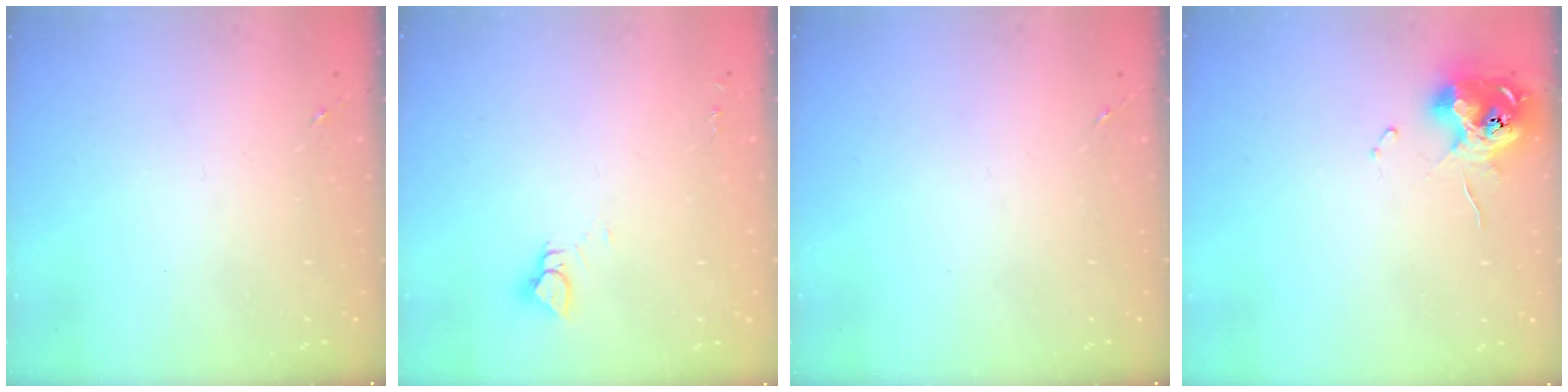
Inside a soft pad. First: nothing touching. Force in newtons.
{"total": 4.0, "press": 4.0, "slide": 0.4}
{"total": 0.0}
{"total": 12.1, "press": 12.0, "slide": 1.2}